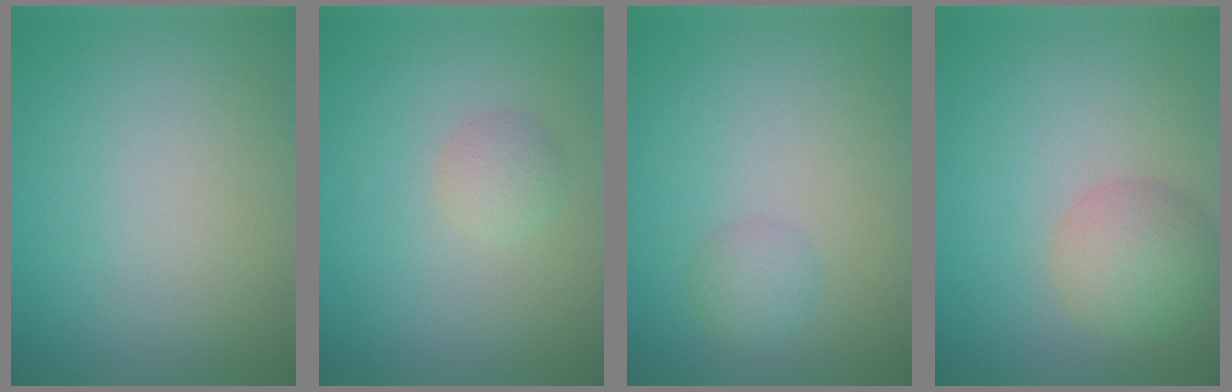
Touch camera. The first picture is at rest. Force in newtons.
{"total": 1.7, "press": 1.7, "slide": 0.0}
{"total": 1.7, "press": 1.7, "slide": 0.0}
{"total": 4.5, "press": 4.5, "slide": 0.2}